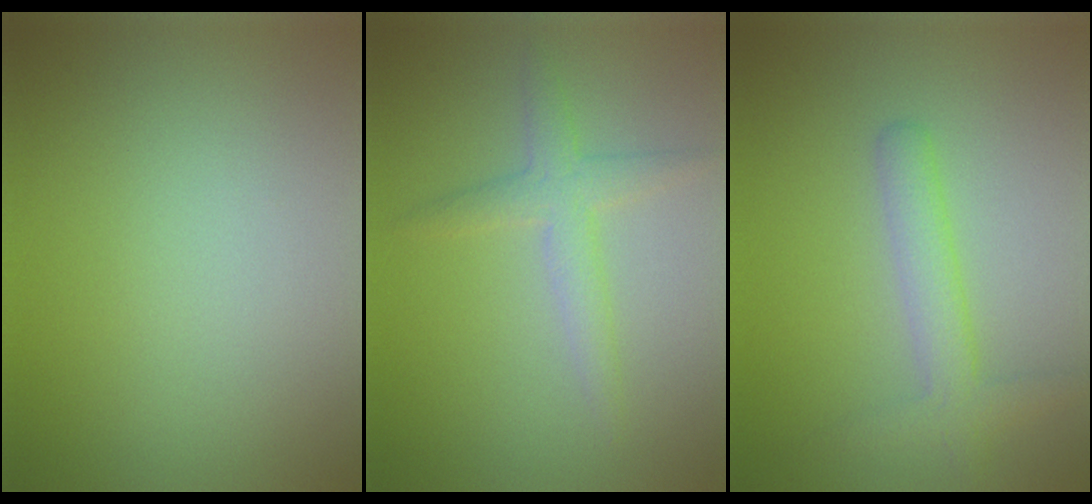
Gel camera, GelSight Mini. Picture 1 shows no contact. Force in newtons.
{"total": 2.7, "press": 2.7, "slide": 0.0}
{"total": 2.9, "press": 2.9, "slide": 0.2}